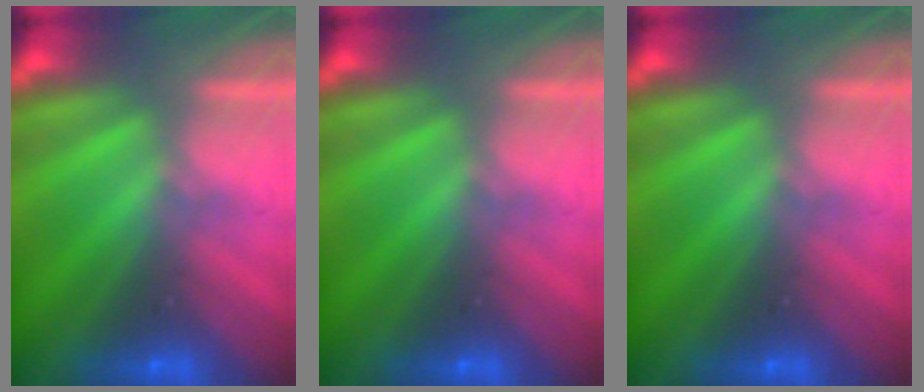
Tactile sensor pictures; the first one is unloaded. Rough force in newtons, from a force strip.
{"total": 0.0}
{"total": 0.0}